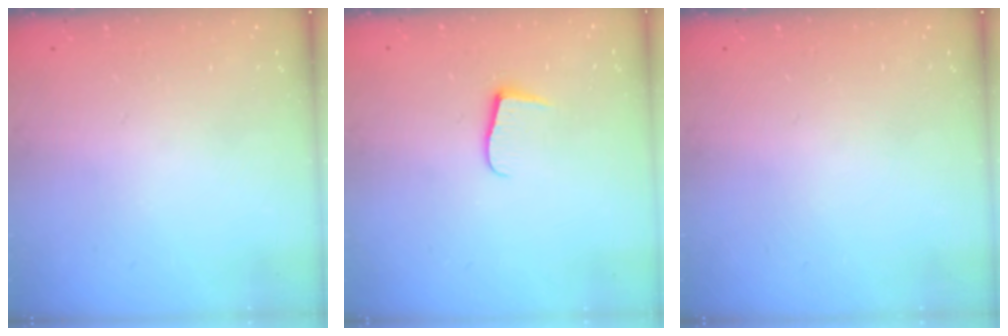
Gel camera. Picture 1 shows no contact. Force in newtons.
{"total": 5.5, "press": 5.5, "slide": 0.5}
{"total": 0.0}